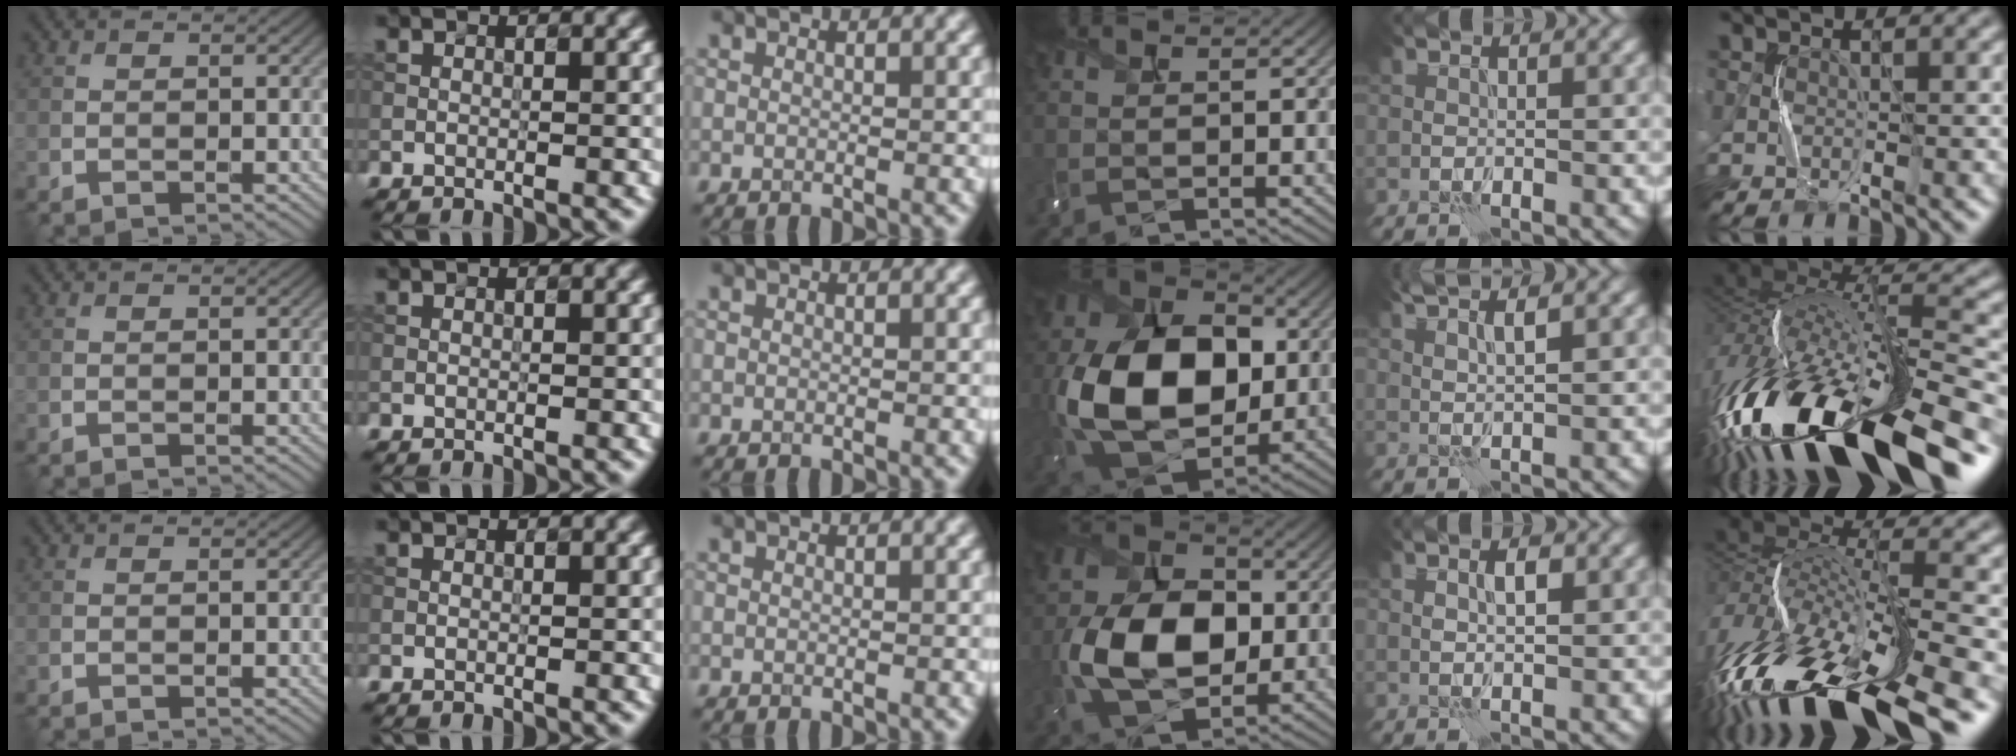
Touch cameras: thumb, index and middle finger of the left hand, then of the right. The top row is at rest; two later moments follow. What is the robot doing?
{"motion": "shake", "object": "handbell"}